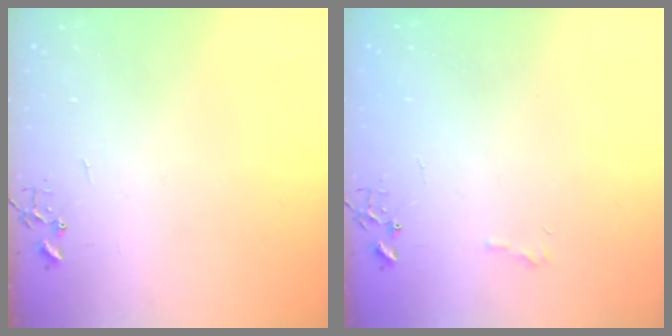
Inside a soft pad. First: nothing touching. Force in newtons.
{"total": 5.7, "press": 5.7, "slide": 0.7}